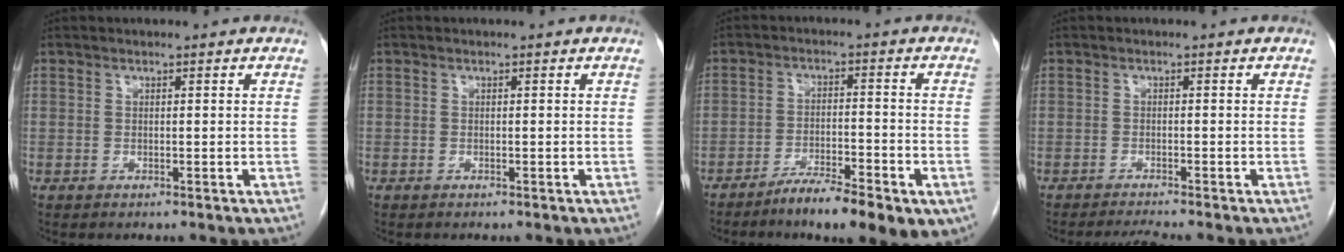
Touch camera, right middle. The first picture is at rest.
{"total": 0.0}
{"total": 10.2, "force": [-6.4, 1.9, 7.7], "torque": [-0.110, -0.006, -0.095]}
{"total": 2.7, "force": [-2.4, -1.0, 0.6], "torque": [-0.020, -0.015, -0.043]}